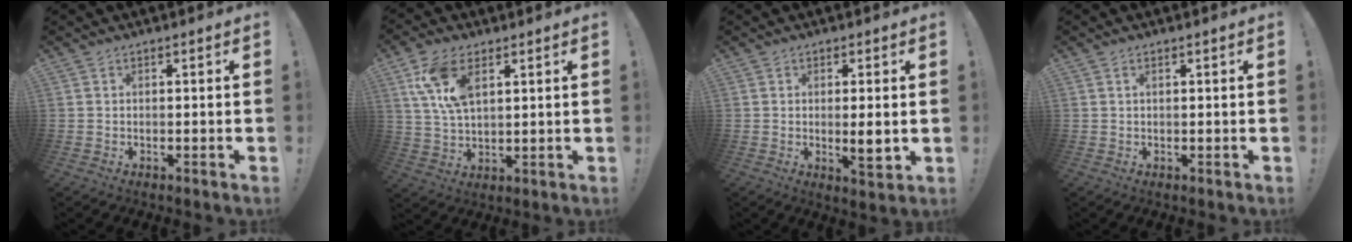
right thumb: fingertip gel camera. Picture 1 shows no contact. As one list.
[{"total": 11.4, "force": [5.1, 6.2, 8.1], "torque": [-0.167, -0.003, 0.096]}, {"total": 4.6, "force": [0.0, 0.8, 4.6], "torque": [-0.057, -0.015, 0.000]}, {"total": 0.9, "force": [0.3, -0.1, 0.8], "torque": [-0.017, 0.001, 0.004]}]